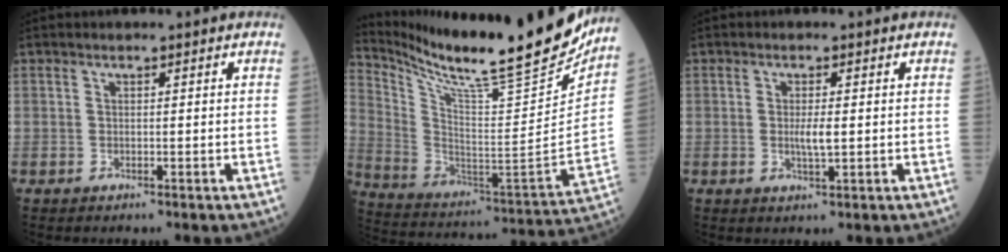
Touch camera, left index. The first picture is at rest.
{"total": 27.0, "force": [23.4, 1.0, 13.5], "torque": [-0.243, -0.084, 0.354]}
{"total": 2.6, "force": [0.0, 0.4, 2.6], "torque": [-0.052, -0.003, 0.002]}